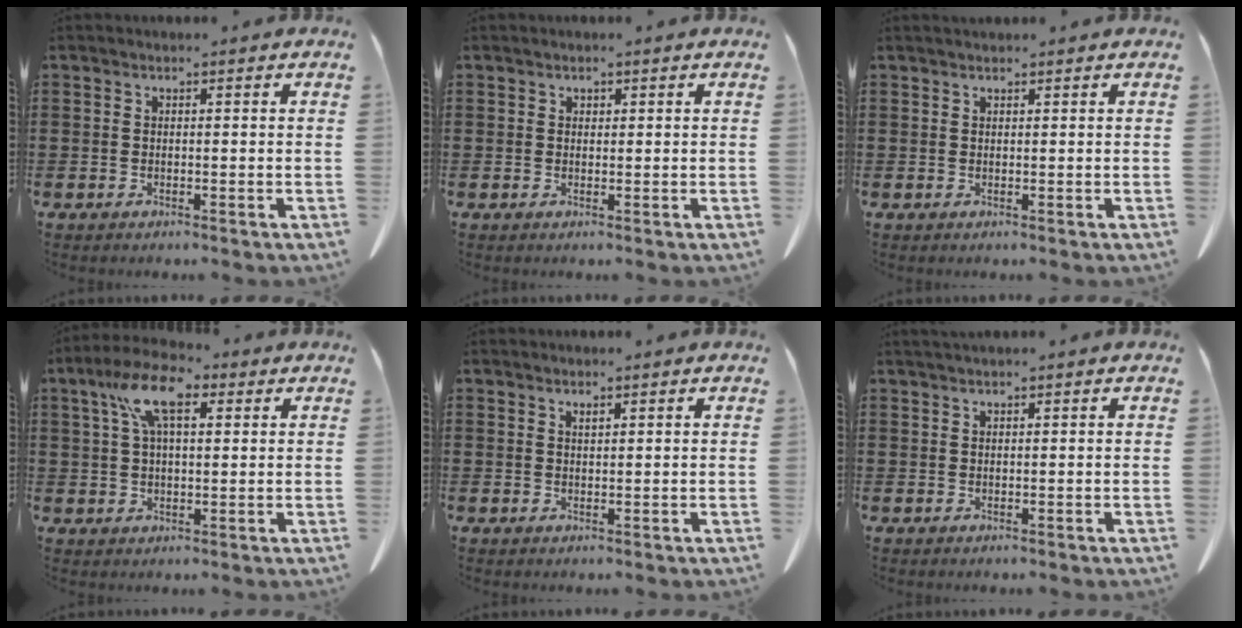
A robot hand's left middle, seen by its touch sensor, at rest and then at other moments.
{"total": 0.6, "force": [0.4, 0.4, 0.1], "torque": [-0.005, 0.001, 0.009]}
{"total": 0.6, "force": [0.6, 0.2, 0.1], "torque": [-0.004, 0.001, 0.012]}
{"total": 8.7, "force": [3.8, 3.7, 6.8], "torque": [-0.152, 0.013, 0.065]}
{"total": 0.8, "force": [0.6, 0.2, 0.4], "torque": [-0.010, 0.001, 0.011]}
{"total": 0.7, "force": [0.6, 0.0, 0.4], "torque": [-0.009, -0.001, 0.012]}